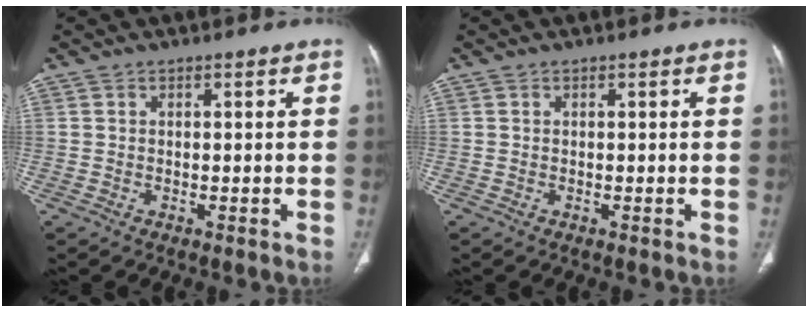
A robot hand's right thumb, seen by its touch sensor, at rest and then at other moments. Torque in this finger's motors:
{"motor_torque": [-0.05, 0.09, 0.00, -0.01, 0.01]}